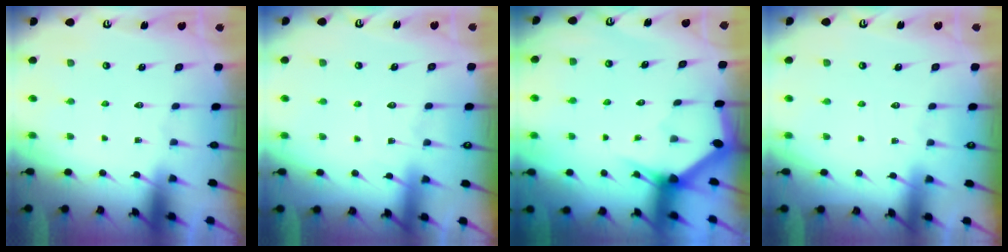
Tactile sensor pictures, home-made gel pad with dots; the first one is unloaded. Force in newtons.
{"total": 4.8, "press": 4.7, "slide": 0.8}
{"total": 3.2, "press": 3.2, "slide": 0.2}
{"total": 2.2, "press": 2.2, "slide": 0.3}